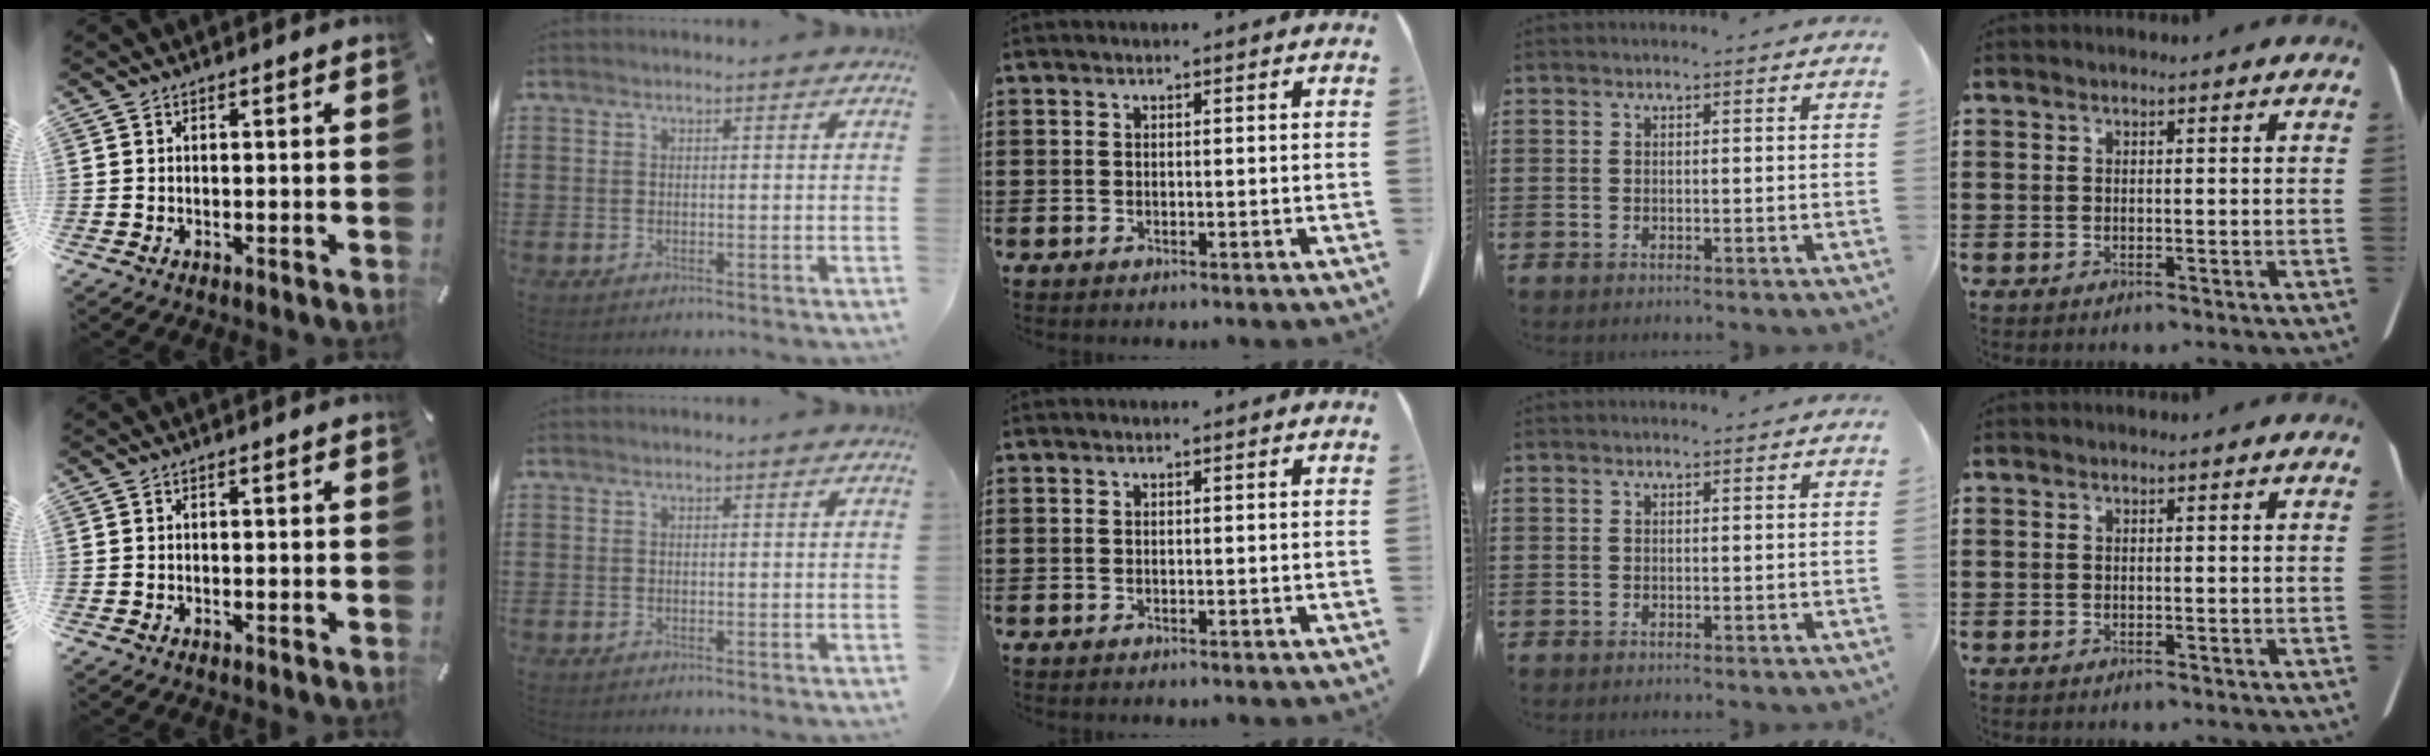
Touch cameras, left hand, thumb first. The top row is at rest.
{}